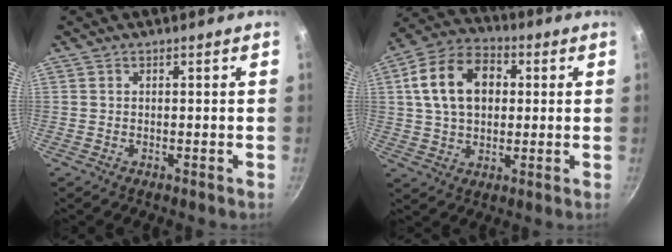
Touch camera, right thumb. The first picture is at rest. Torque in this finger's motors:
{"motor_torque": [0.37, 0.90, 0.85, -0.34, 0.28]}